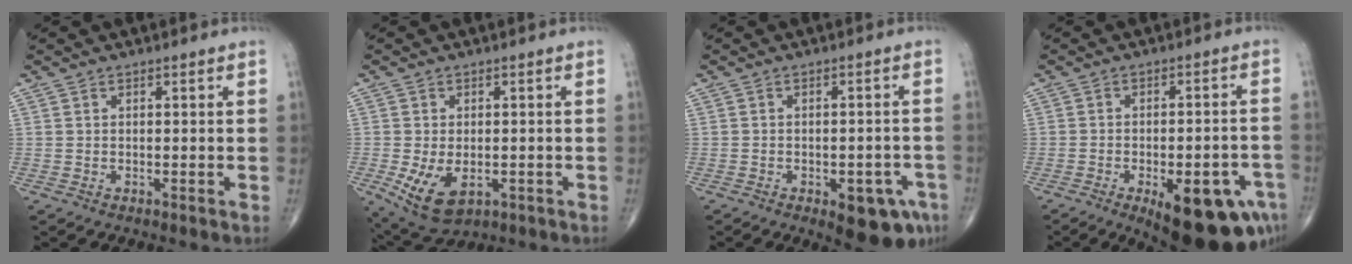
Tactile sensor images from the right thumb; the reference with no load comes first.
{"total": 9.0, "force": [-2.5, 5.4, 6.8], "torque": [-0.119, -0.007, -0.029]}
{"total": 9.5, "force": [-4.7, 4.1, 7.1], "torque": [-0.064, 0.019, -0.052]}
{"total": 18.0, "force": [-8.6, 6.9, 14.2], "torque": [-0.130, 0.024, -0.101]}